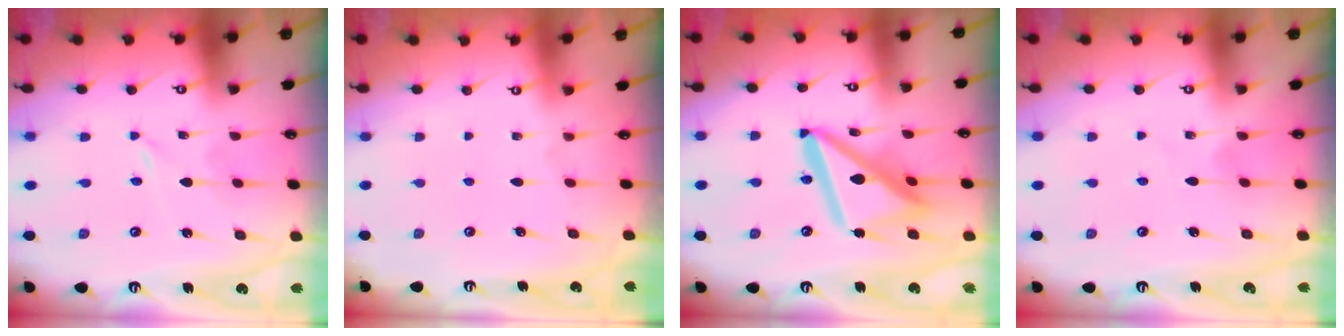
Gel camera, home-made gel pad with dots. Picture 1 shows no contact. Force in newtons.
{"total": 0.0}
{"total": 16.8, "press": 16.7, "slide": 1.8}
{"total": 3.3, "press": 3.3, "slide": 0.4}